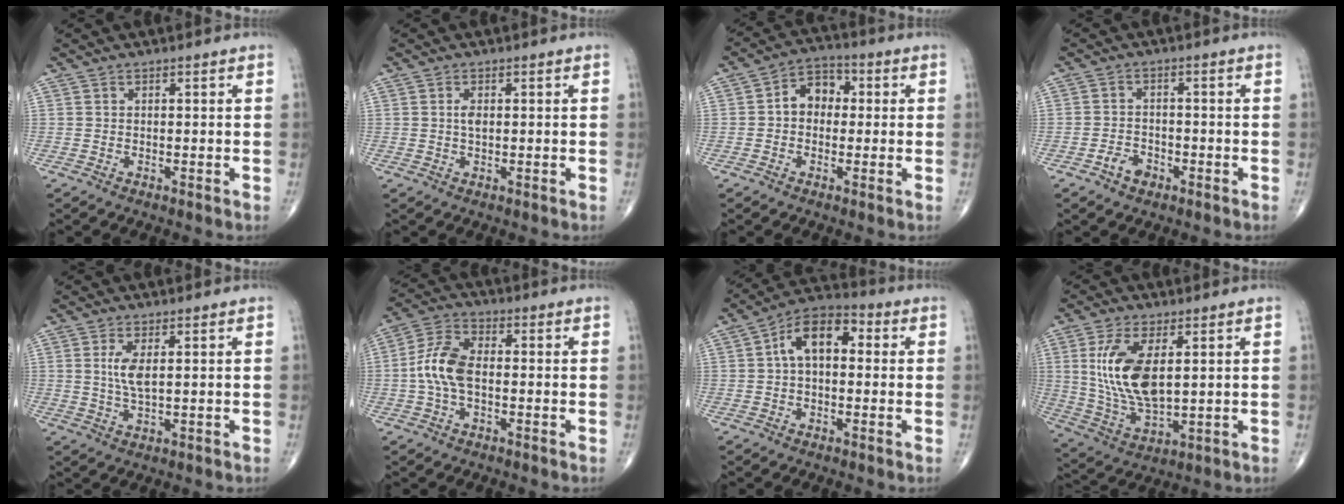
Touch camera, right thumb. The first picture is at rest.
{"total": 1.9, "force": [0.3, 0.9, 1.6], "torque": [-0.030, -0.001, 0.007]}
{"total": 6.9, "force": [0.3, 5.3, 4.5], "torque": [-0.048, 0.024, -0.007]}
{"total": 3.6, "force": [-2.1, 2.4, 1.7], "torque": [-0.020, 0.016, -0.035]}
{"total": 4.2, "force": [1.0, 1.3, 3.9], "torque": [-0.088, -0.008, 0.025]}
{"total": 8.5, "force": [-0.8, 4.5, 7.2], "torque": [-0.157, 0.025, -0.022]}
{"total": 10.3, "force": [1.5, 6.1, 8.2], "torque": [-0.124, 0.034, 0.014]}
{"total": 13.9, "force": [3.0, 6.4, 11.9], "torque": [-0.240, -0.019, 0.071]}